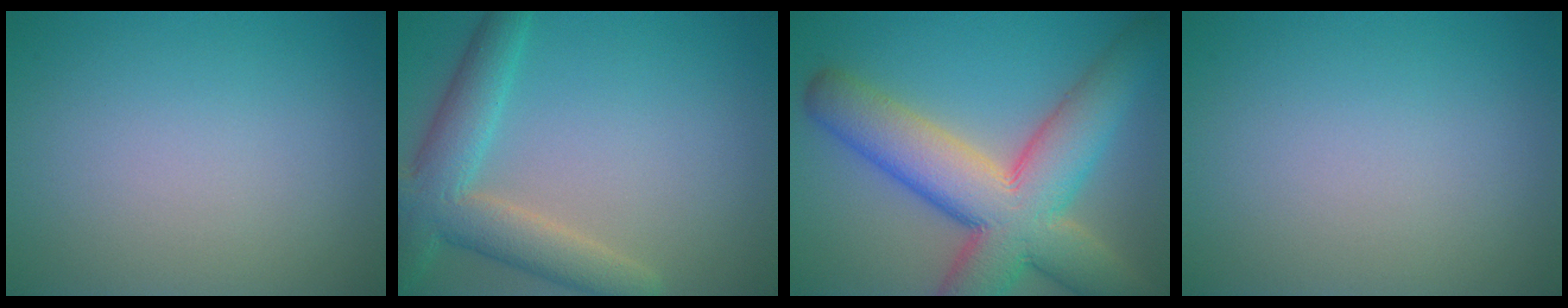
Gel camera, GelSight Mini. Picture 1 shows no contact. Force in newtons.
{"total": 5.8, "press": 5.8, "slide": 0.4}
{"total": 12.0, "press": 11.9, "slide": 0.9}
{"total": 0.0}